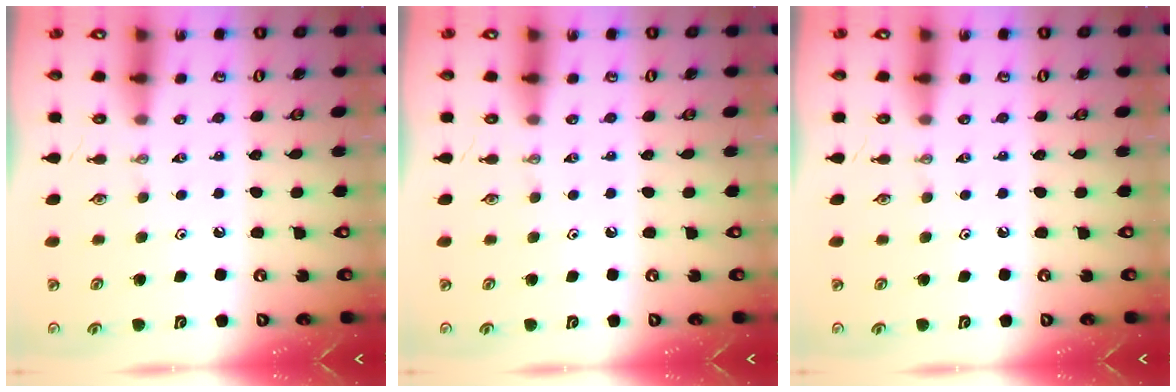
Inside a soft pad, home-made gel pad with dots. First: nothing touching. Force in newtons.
{"total": 0.0}
{"total": 0.0}